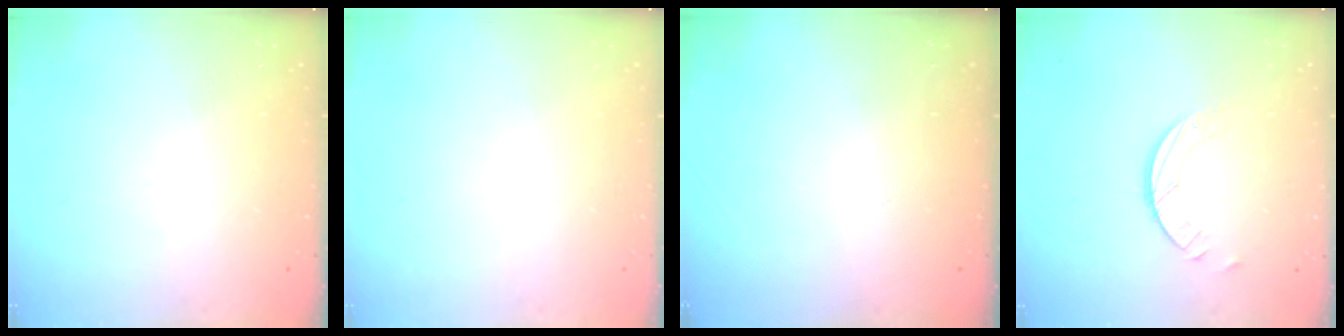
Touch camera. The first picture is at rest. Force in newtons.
{"total": 0.0}
{"total": 0.0}
{"total": 3.2, "press": 3.2, "slide": 0.3}